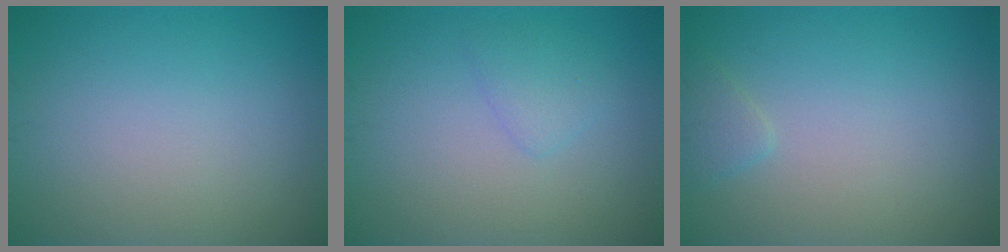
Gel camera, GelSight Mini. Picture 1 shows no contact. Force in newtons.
{"total": 1.6, "press": 1.6, "slide": 0.1}
{"total": 1.1, "press": 1.1, "slide": 0.1}